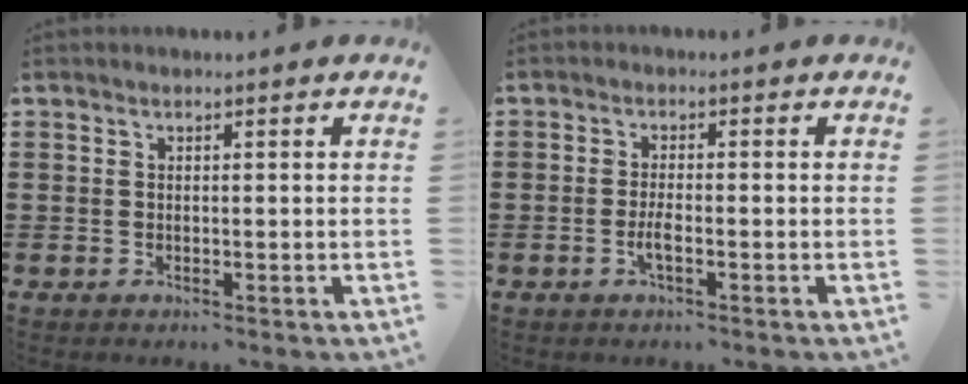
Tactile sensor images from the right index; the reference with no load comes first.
{"total": 2.4, "force": [-1.0, 0.3, 2.2], "torque": [-0.048, -0.006, -0.018]}